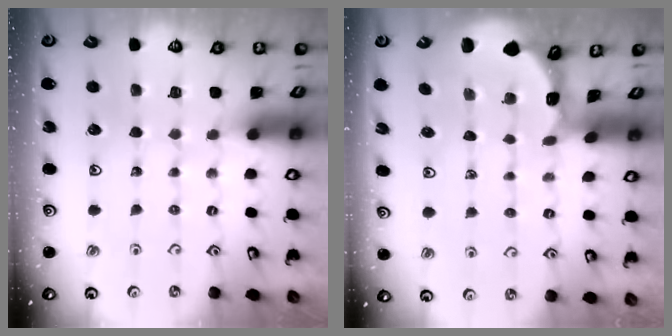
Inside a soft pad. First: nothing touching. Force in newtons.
{"total": 1.2, "press": 1.2, "slide": 0.2}